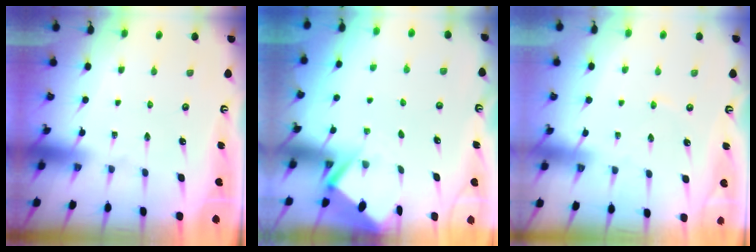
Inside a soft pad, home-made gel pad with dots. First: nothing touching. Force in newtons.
{"total": 2.7, "press": 2.7, "slide": 0.3}
{"total": 1.5, "press": 1.4, "slide": 0.4}